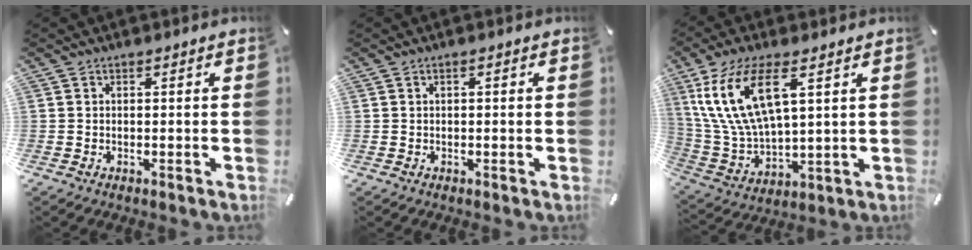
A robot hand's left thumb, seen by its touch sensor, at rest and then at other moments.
{"total": 0.7, "force": [0.0, 0.1, 0.7], "torque": [-0.012, 0.000, 0.000]}
{"total": 15.9, "force": [7.2, 6.8, 12.4], "torque": [-0.291, -0.017, 0.126]}